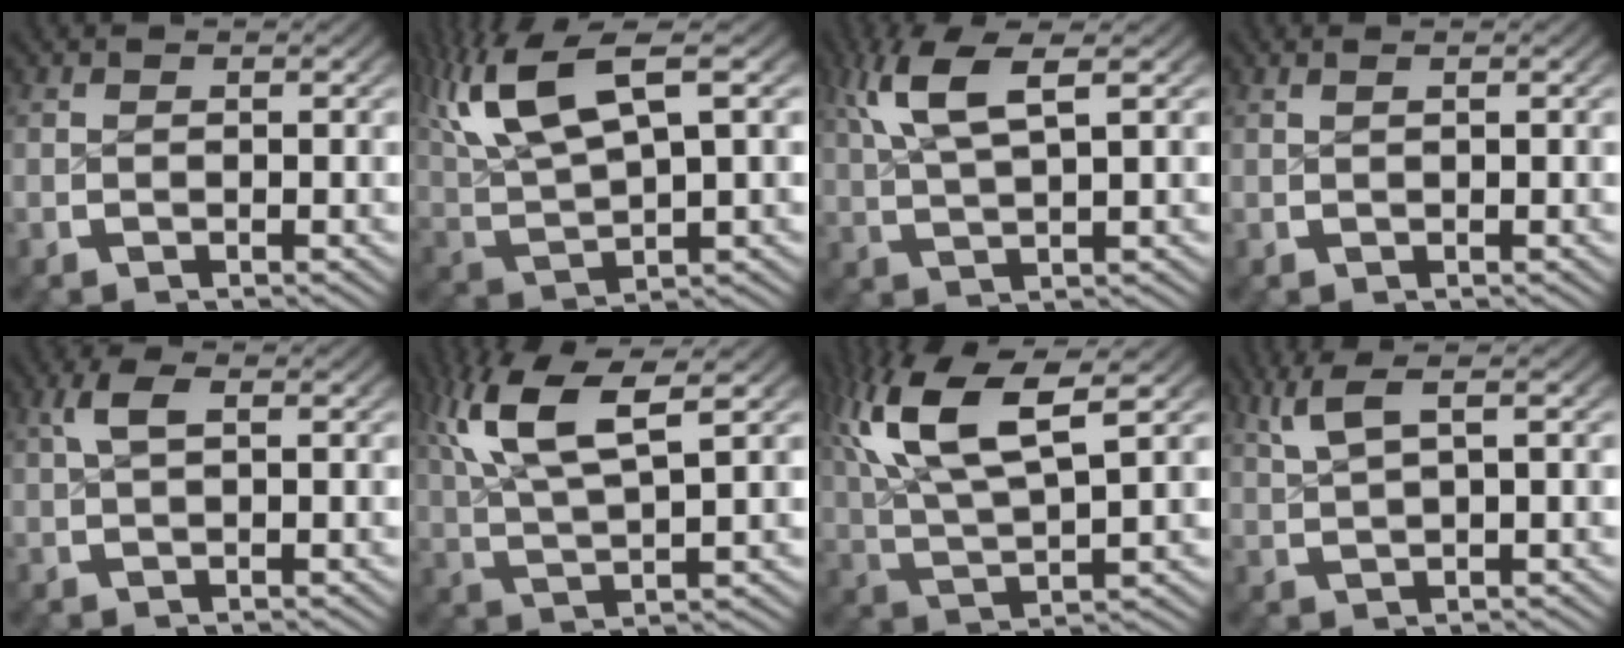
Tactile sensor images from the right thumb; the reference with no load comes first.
{"total": 9.3, "force": [2.7, 5.5, 7.0], "torque": [-0.154, -0.006, 0.052]}
{"total": 5.8, "force": [2.6, 2.1, 4.7], "torque": [-0.097, 0.006, 0.054]}
{"total": 0.7, "force": [0.3, -0.2, 0.5], "torque": [-0.010, 0.002, 0.009]}
{"total": 2.3, "force": [1.0, 0.8, 1.9], "torque": [-0.041, 0.006, 0.020]}
{"total": 8.0, "force": [3.1, 3.9, 6.3], "torque": [-0.131, -0.002, 0.058]}
{"total": 9.7, "force": [3.3, 4.9, 7.7], "torque": [-0.160, -0.006, 0.059]}
{"total": 3.9, "force": [2.2, 1.1, 3.0], "torque": [-0.054, 0.010, 0.045]}